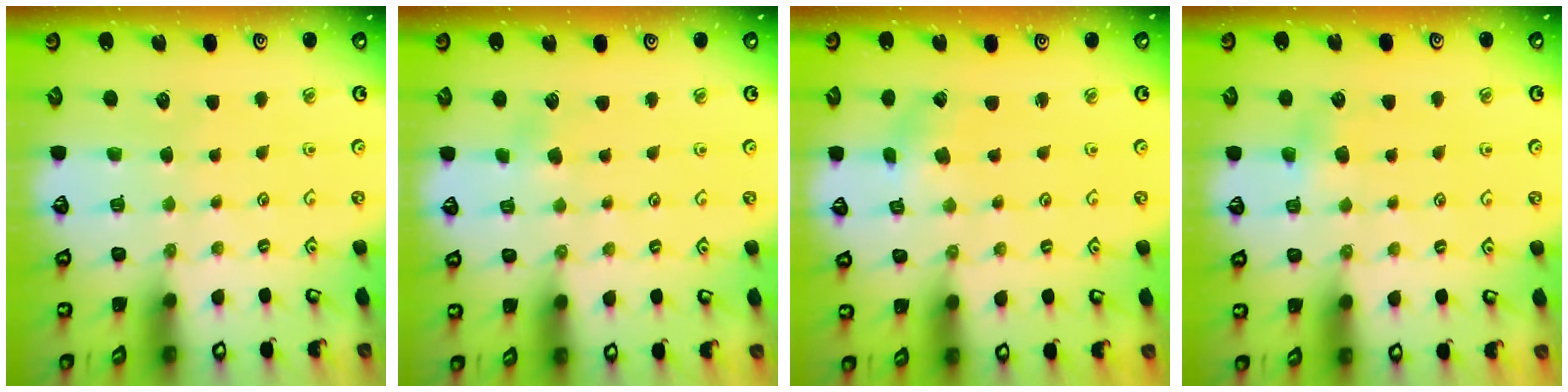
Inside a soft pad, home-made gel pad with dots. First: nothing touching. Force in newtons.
{"total": 1.8, "press": 1.7, "slide": 0.4}
{"total": 1.2, "press": 1.2, "slide": 0.2}
{"total": 4.0, "press": 3.9, "slide": 0.8}